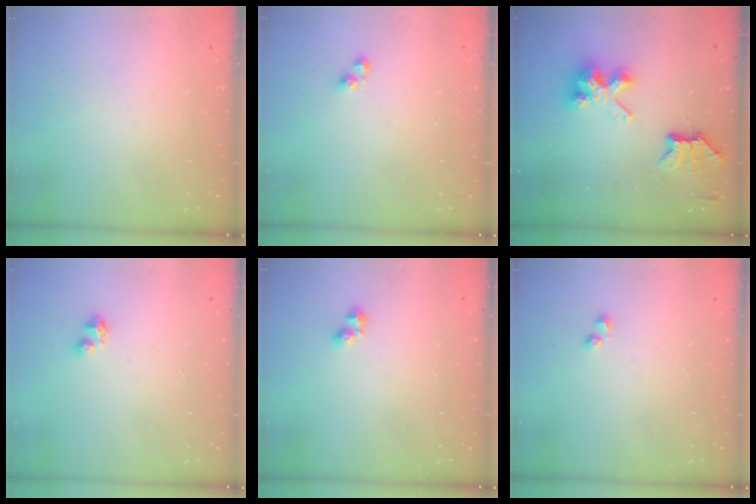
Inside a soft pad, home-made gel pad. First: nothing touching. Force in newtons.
{"total": 3.7, "press": 3.7, "slide": 0.6}
{"total": 7.1, "press": 7.1, "slide": 0.1}
{"total": 3.4, "press": 3.4, "slide": 0.2}
{"total": 2.7, "press": 2.5, "slide": 1.1}
{"total": 1.9, "press": 1.8, "slide": 0.7}